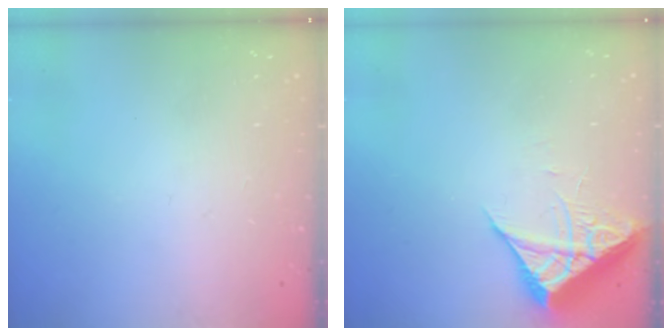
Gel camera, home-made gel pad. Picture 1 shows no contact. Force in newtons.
{"total": 6.6, "press": 6.6, "slide": 0.3}